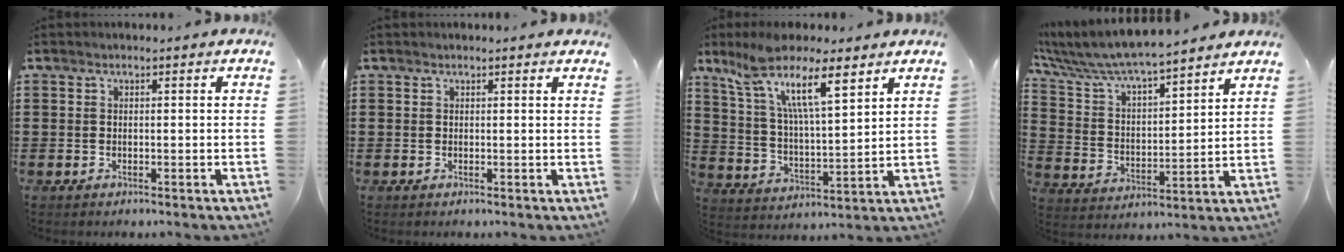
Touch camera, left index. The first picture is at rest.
{"total": 0.7, "force": [0.5, 0.0, 0.4], "torque": [-0.007, -0.002, 0.011]}
{"total": 11.5, "force": [7.8, 2.4, 8.1], "torque": [-0.177, -0.024, 0.137]}
{"total": 6.6, "force": [6.3, 0.5, 2.1], "torque": [-0.071, -0.041, 0.104]}